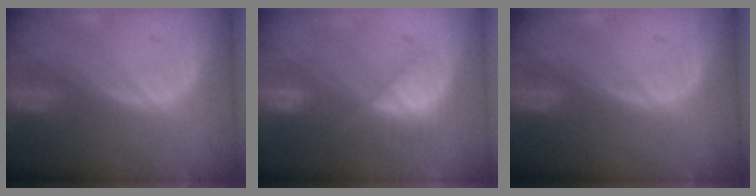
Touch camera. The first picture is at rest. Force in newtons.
{"total": 7.8, "press": 7.1, "slide": 3.1}
{"total": 0.0}